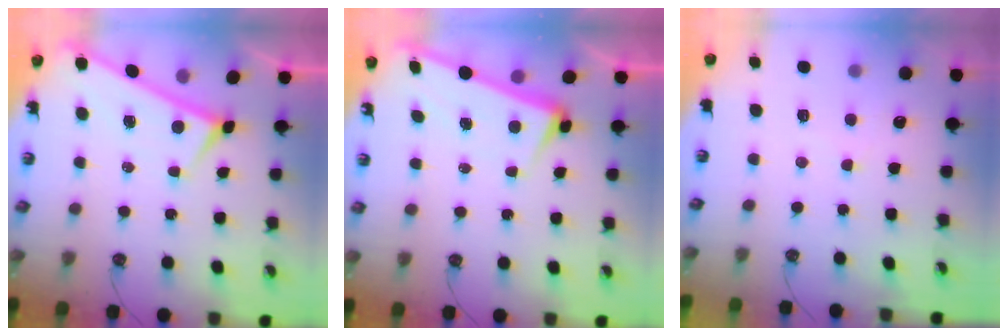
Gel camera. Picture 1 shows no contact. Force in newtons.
{"total": 3.0, "press": 2.8, "slide": 1.0}
{"total": 2.2, "press": 2.1, "slide": 0.4}